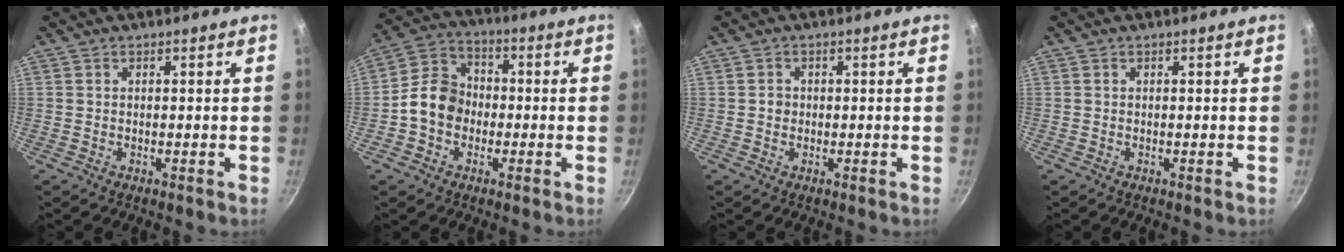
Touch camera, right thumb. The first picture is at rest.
{"total": 9.5, "force": [-1.7, 7.8, 5.2], "torque": [-0.063, 0.030, -0.049]}
{"total": 1.3, "force": [-0.1, 1.3, 0.4], "torque": [-0.001, 0.004, -0.003]}
{"total": 0.0}